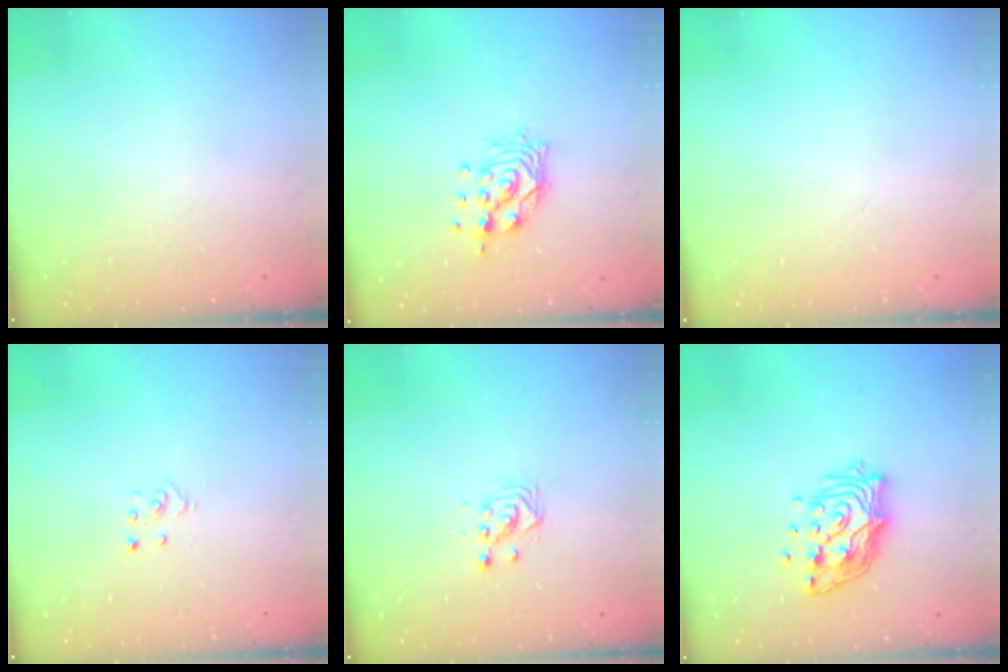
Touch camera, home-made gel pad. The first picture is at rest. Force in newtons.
{"total": 10.7, "press": 10.6, "slide": 1.1}
{"total": 0.0}
{"total": 2.8, "press": 2.8, "slide": 0.3}
{"total": 3.2, "press": 3.2, "slide": 0.2}
{"total": 14.3, "press": 14.1, "slide": 2.7}